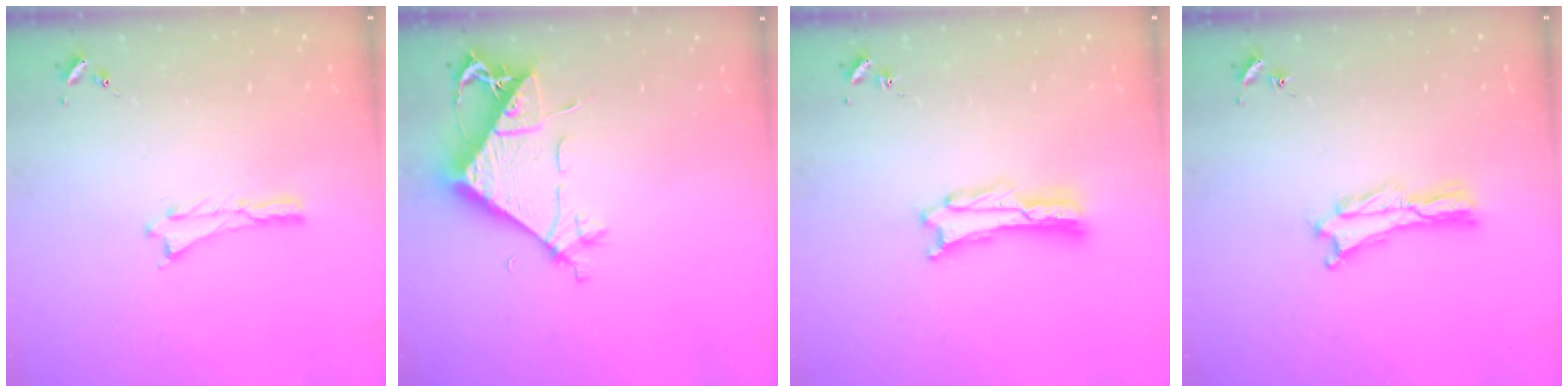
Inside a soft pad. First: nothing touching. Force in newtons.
{"total": 7.6, "press": 7.5, "slide": 1.2}
{"total": 1.4, "press": 1.4, "slide": 0.0}
{"total": 0.7, "press": 0.6, "slide": 0.2}